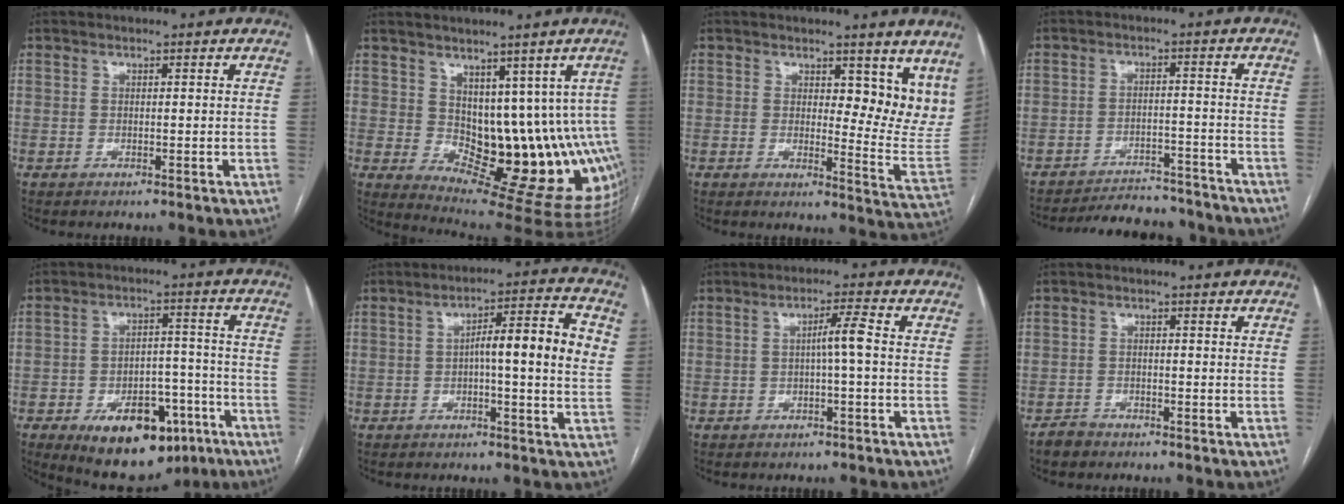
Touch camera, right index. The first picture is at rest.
{"total": 14.0, "force": [1.8, 6.9, 12.0], "torque": [-0.143, -0.003, 0.042]}
{"total": 10.3, "force": [7.8, 4.2, 5.3], "torque": [-0.042, -0.036, 0.079]}
{"total": 12.9, "force": [-12.3, 2.7, 2.9], "torque": [-0.042, 0.003, -0.164]}
{"total": 16.2, "force": [-9.0, 8.9, 10.1], "torque": [-0.152, 0.021, -0.123]}
{"total": 10.3, "force": [0.9, 0.9, 10.2], "torque": [-0.149, 0.022, 0.009]}
{"total": 3.4, "force": [-0.3, -0.3, 3.3], "torque": [-0.058, 0.006, -0.003]}
{"total": 2.1, "force": [-1.9, 0.9, 0.3], "torque": [-0.012, 0.000, -0.031]}